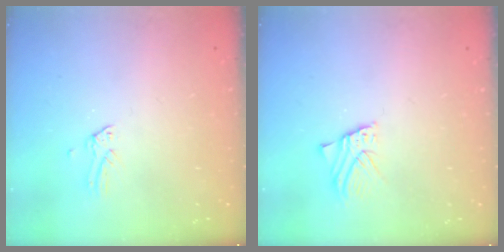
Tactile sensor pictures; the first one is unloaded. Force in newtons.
{"total": 2.2, "press": 2.2, "slide": 0.0}